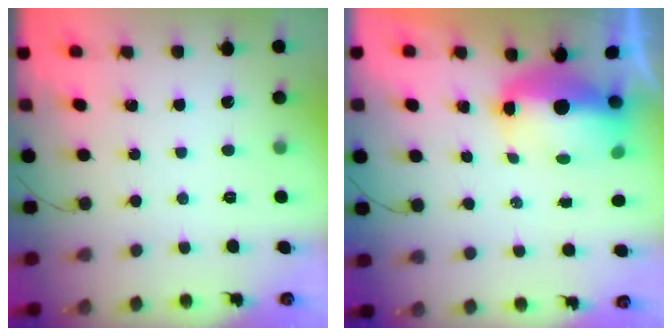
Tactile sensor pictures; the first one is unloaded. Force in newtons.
{"total": 9.3, "press": 9.1, "slide": 1.9}